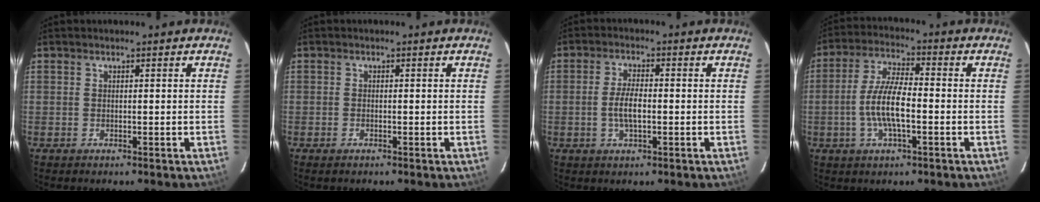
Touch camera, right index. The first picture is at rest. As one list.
[{"total": 1.0, "force": [-0.7, 0.5, 0.5], "torque": [-0.012, -0.002, -0.015]}, {"total": 4.7, "force": [-0.7, 1.6, 4.4], "torque": [-0.087, 0.002, -0.012]}, {"total": 9.0, "force": [-2.0, 2.5, 8.4], "torque": [-0.170, 0.005, -0.040]}]